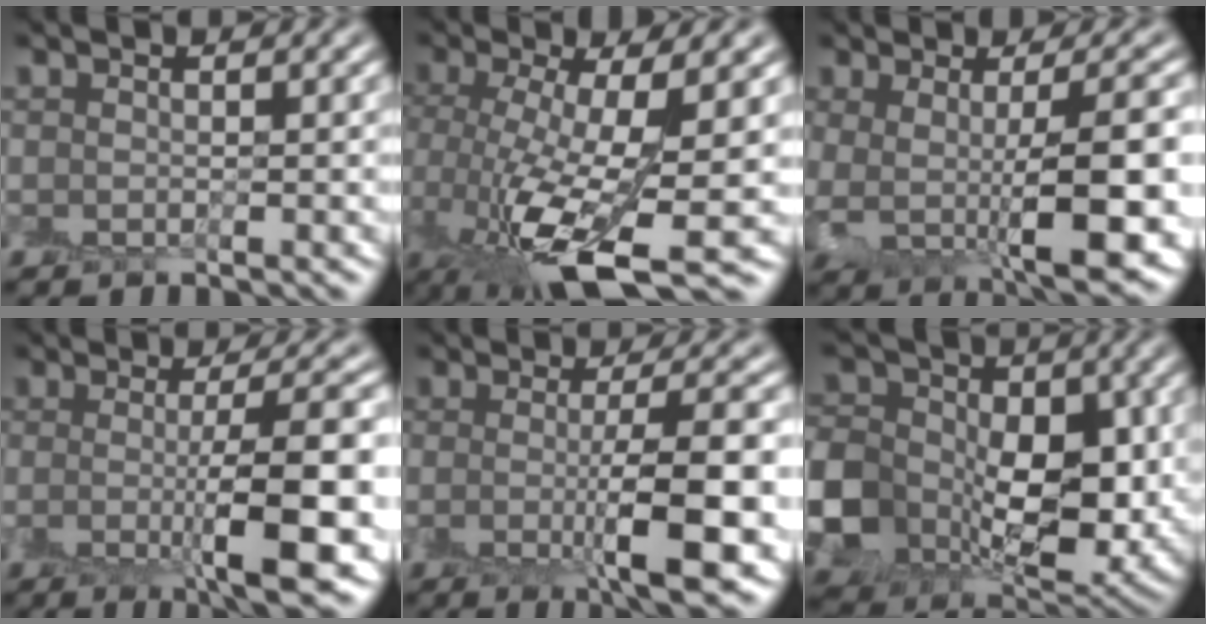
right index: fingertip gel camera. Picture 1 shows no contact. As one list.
[{"total": 10.3, "force": [-2.4, 3.3, 9.5], "torque": [-0.185, -0.023, -0.033]}, {"total": 8.8, "force": [-0.5, 2.6, 8.4], "torque": [-0.134, -0.015, 0.003]}, {"total": 8.8, "force": [-1.0, 2.0, 8.5], "torque": [-0.109, -0.010, -0.011]}, {"total": 7.8, "force": [-1.0, 1.8, 7.5], "torque": [-0.105, -0.009, -0.011]}, {"total": 14.0, "force": [-1.3, 10.7, 8.9], "torque": [-0.181, -0.012, -0.017]}]